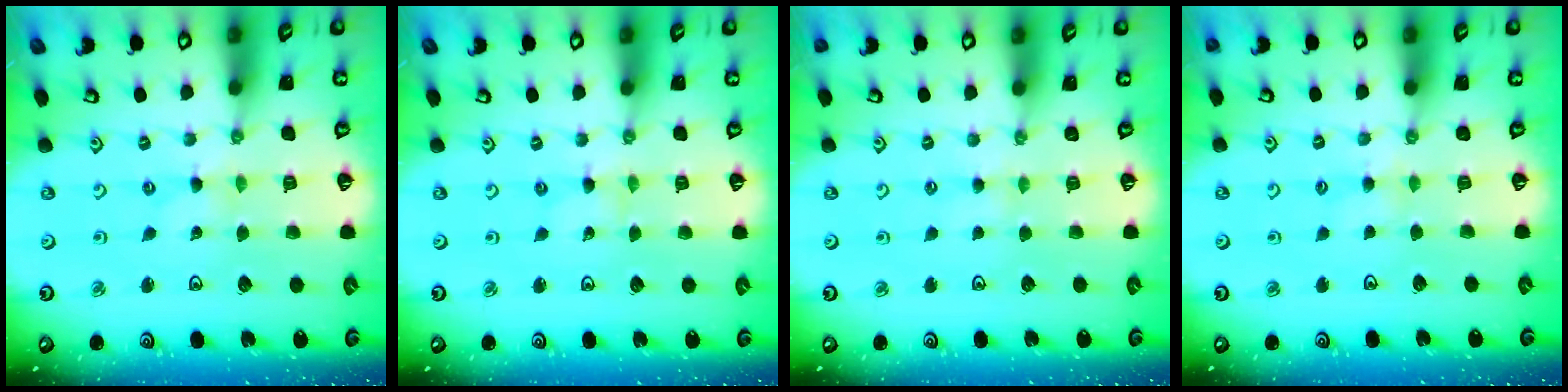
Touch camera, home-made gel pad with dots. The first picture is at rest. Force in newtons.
{"total": 0.0}
{"total": 1.9, "press": 1.9, "slide": 0.3}
{"total": 2.5, "press": 2.5, "slide": 0.3}